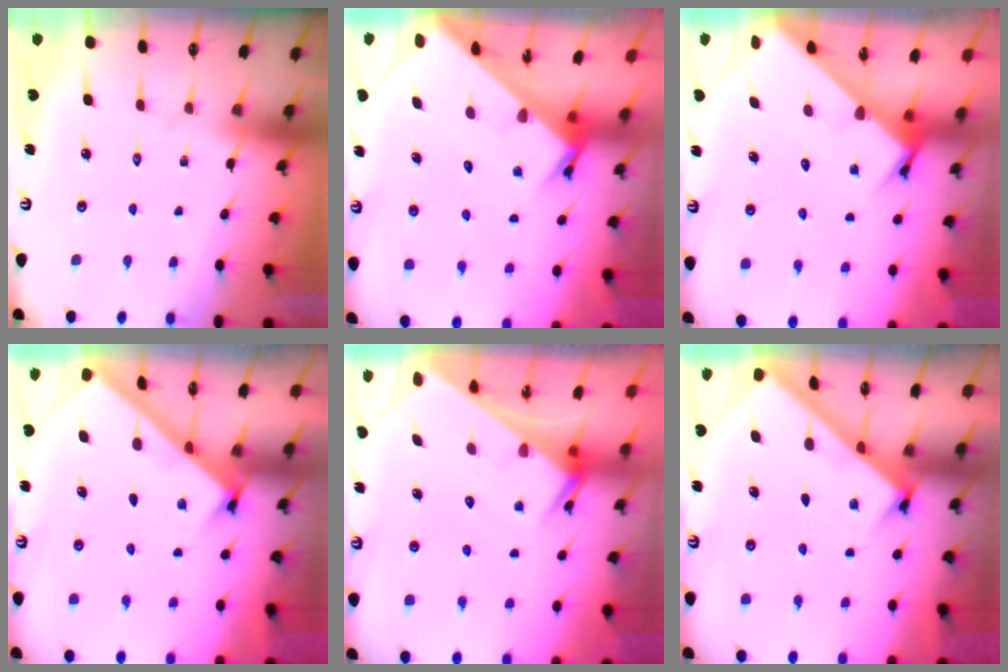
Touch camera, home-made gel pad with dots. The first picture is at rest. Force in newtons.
{"total": 3.6, "press": 3.6, "slide": 0.2}
{"total": 3.5, "press": 3.5, "slide": 0.3}
{"total": 2.5, "press": 2.5, "slide": 0.3}
{"total": 2.7, "press": 2.7, "slide": 0.1}
{"total": 2.6, "press": 2.6, "slide": 0.3}